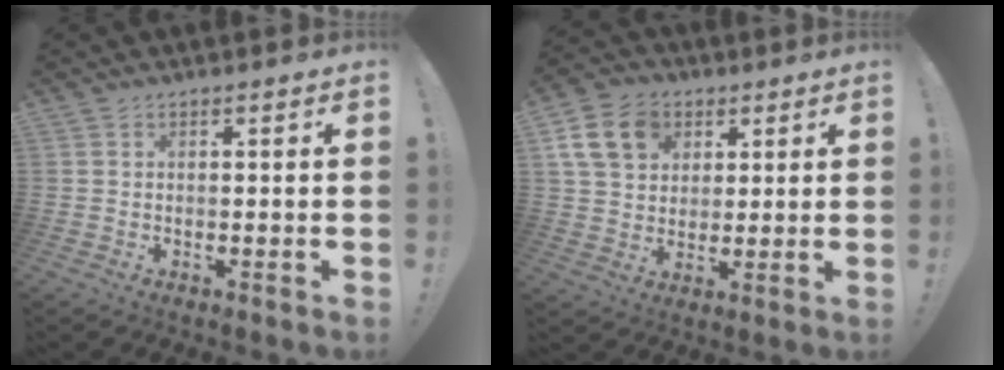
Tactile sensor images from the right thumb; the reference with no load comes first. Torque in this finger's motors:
{"motor_torque": [1.20, 1.72, 0.22, -0.13, 0.12]}